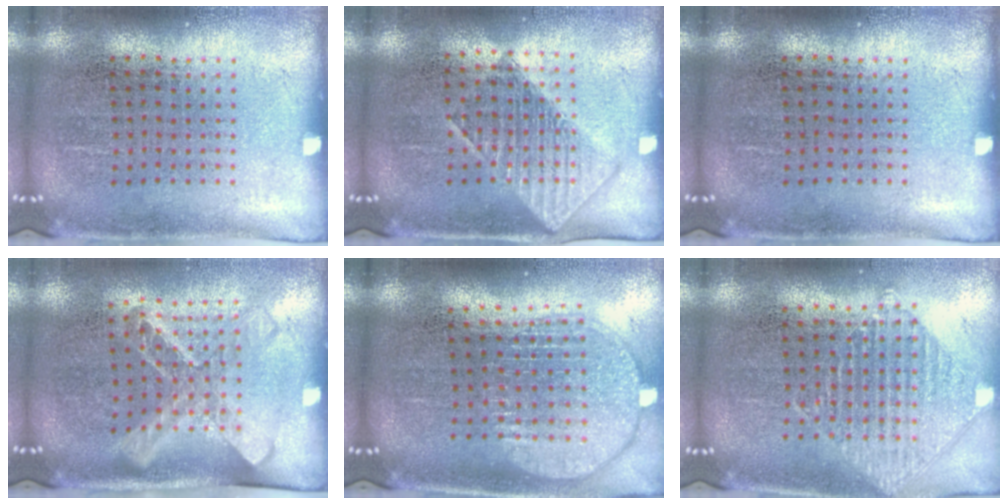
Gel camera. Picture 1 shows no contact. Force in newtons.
{"total": 1.4, "press": 1.3, "slide": 0.5}
{"total": 0.0}
{"total": 1.7, "press": 1.3, "slide": 1.0}
{"total": 1.9, "press": 1.7, "slide": 1.0}
{"total": 1.0, "press": 1.0, "slide": 0.1}